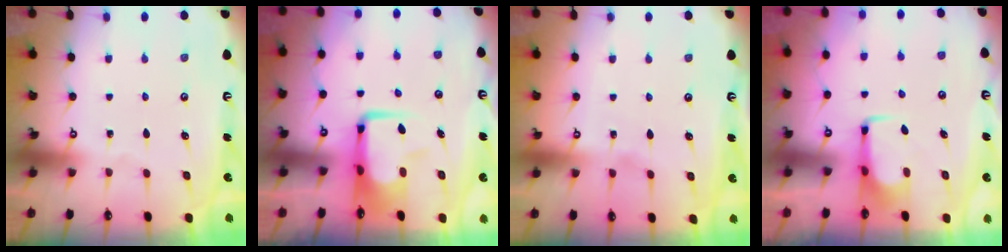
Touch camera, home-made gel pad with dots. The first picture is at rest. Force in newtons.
{"total": 7.9, "press": 7.8, "slide": 1.4}
{"total": 3.9, "press": 3.8, "slide": 0.5}
{"total": 1.6, "press": 1.5, "slide": 0.5}